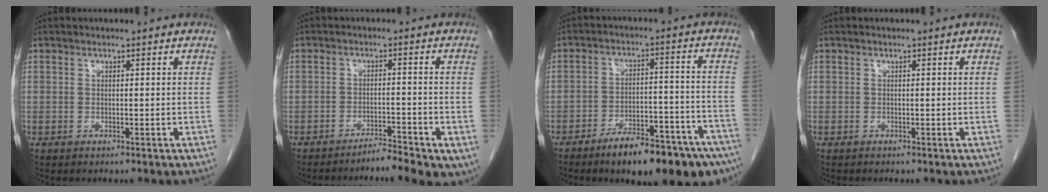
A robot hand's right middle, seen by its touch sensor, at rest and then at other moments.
{"total": 6.7, "force": [-5.0, 0.9, 4.4], "torque": [-0.051, 0.000, -0.076]}
{"total": 15.5, "force": [-11.0, 4.0, 10.1], "torque": [-0.100, 0.023, -0.163]}
{"total": 0.0}